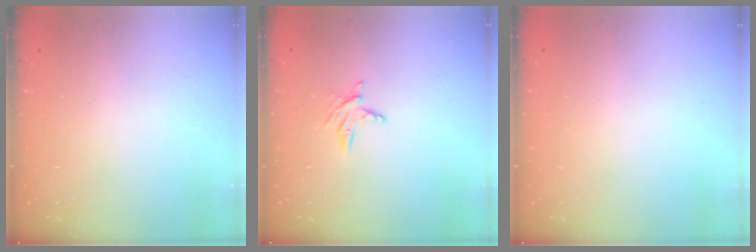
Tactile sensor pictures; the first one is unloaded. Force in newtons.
{"total": 3.8, "press": 3.8, "slide": 0.4}
{"total": 0.0}